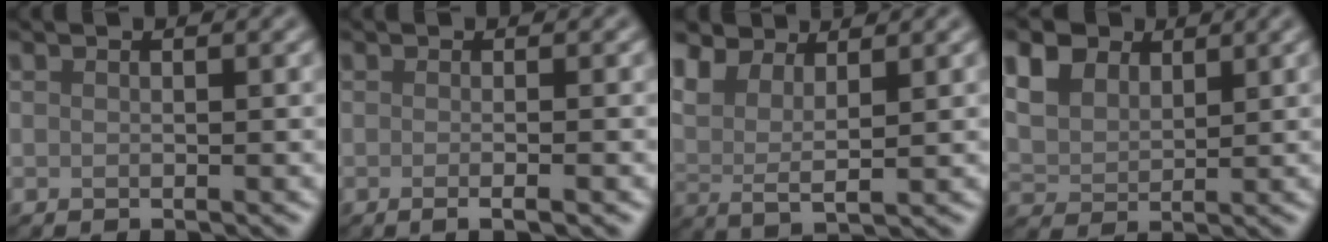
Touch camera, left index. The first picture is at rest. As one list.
[{"total": 2.4, "force": [-0.4, 0.9, 2.2], "torque": [-0.014, -0.002, -0.013]}, {"total": 5.5, "force": [4.0, 2.4, 2.9], "torque": [-0.066, 0.006, 0.067]}, {"total": 7.7, "force": [4.6, 4.9, 3.8], "torque": [-0.116, 0.015, 0.082]}]